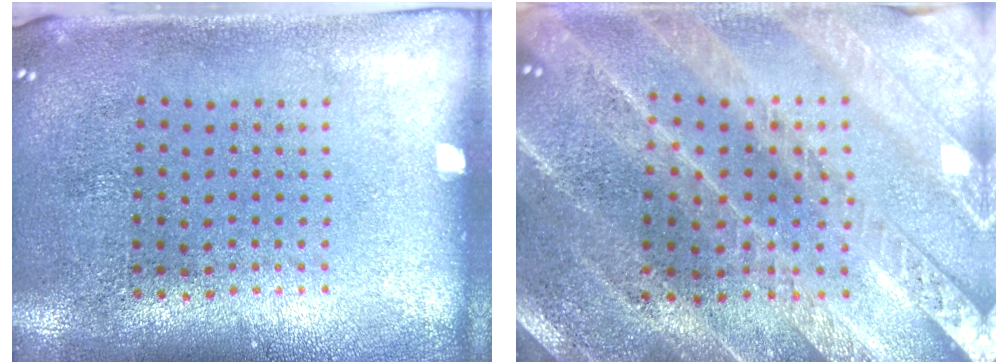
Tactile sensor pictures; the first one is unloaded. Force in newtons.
{"total": 2.5, "press": 2.5, "slide": 0.2}